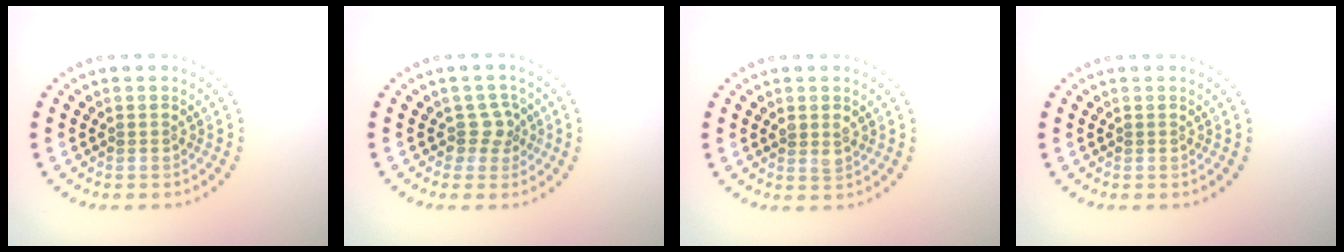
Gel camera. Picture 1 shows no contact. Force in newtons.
{"total": 1.9, "press": 1.5, "slide": 1.3}
{"total": 1.1, "press": 1.0, "slide": 0.3}
{"total": 0.0}